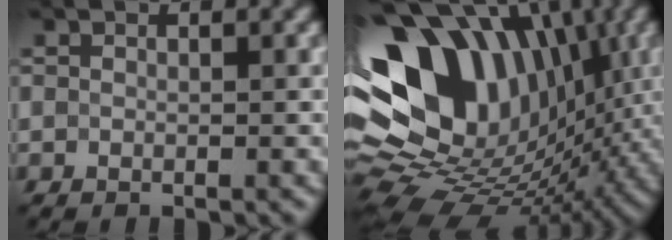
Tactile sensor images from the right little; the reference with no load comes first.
{"total": 17.0, "force": [2.9, 12.2, 11.5], "torque": [-0.222, 0.036, 0.045]}